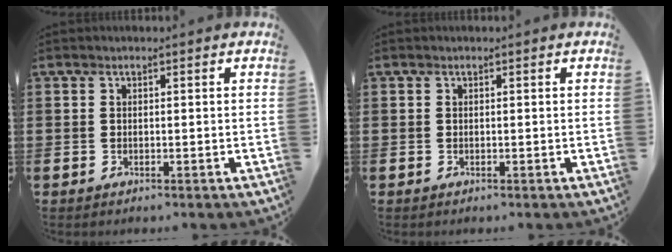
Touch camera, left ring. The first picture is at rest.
{"total": 0.0}